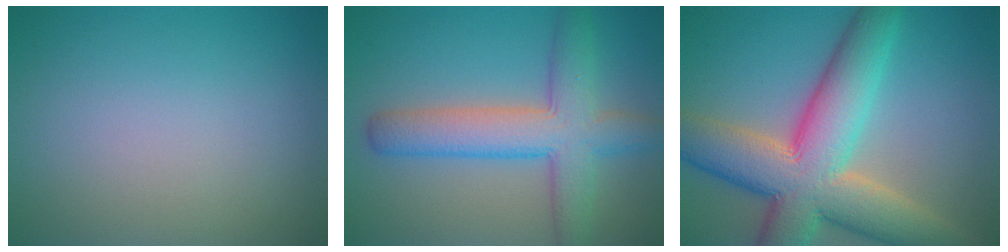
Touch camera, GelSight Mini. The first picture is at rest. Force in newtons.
{"total": 6.8, "press": 6.8, "slide": 0.5}
{"total": 12.1, "press": 12.0, "slide": 0.9}